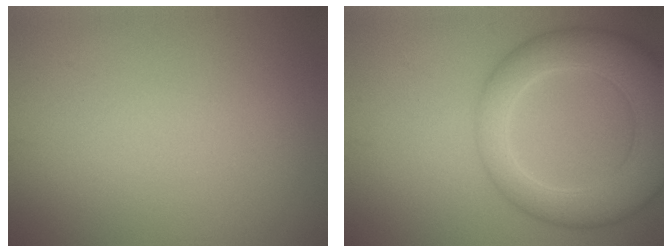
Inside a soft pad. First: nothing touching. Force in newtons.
{"total": 8.3, "press": 8.3, "slide": 0.5}